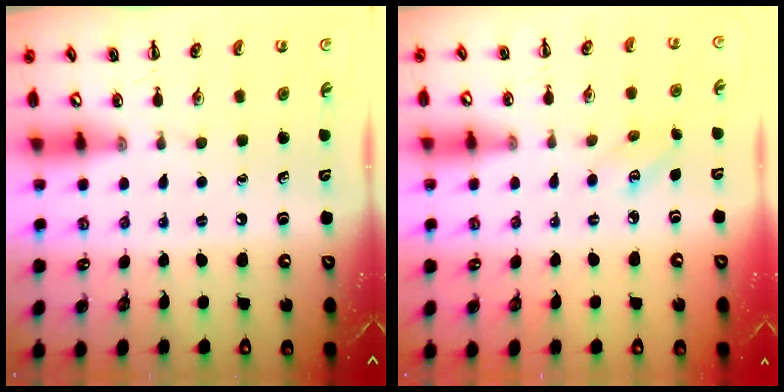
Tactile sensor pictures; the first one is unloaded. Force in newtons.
{"total": 2.9, "press": 2.8, "slide": 0.8}